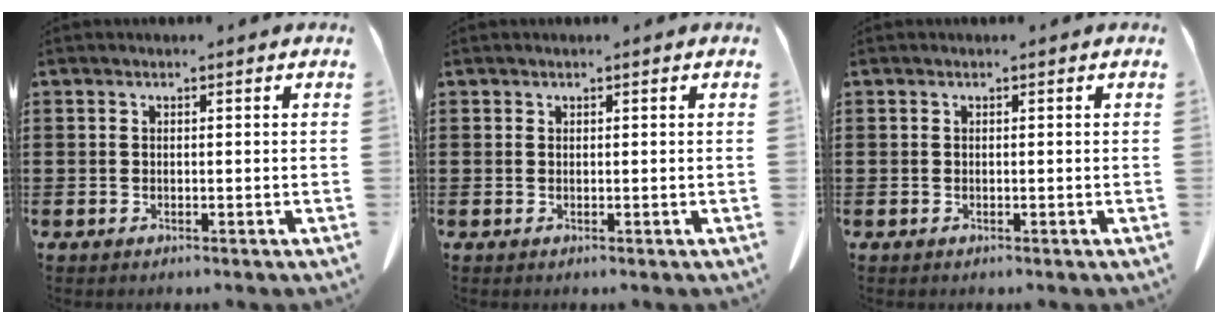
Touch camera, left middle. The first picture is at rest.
{"total": 0.0}
{"total": 0.0}